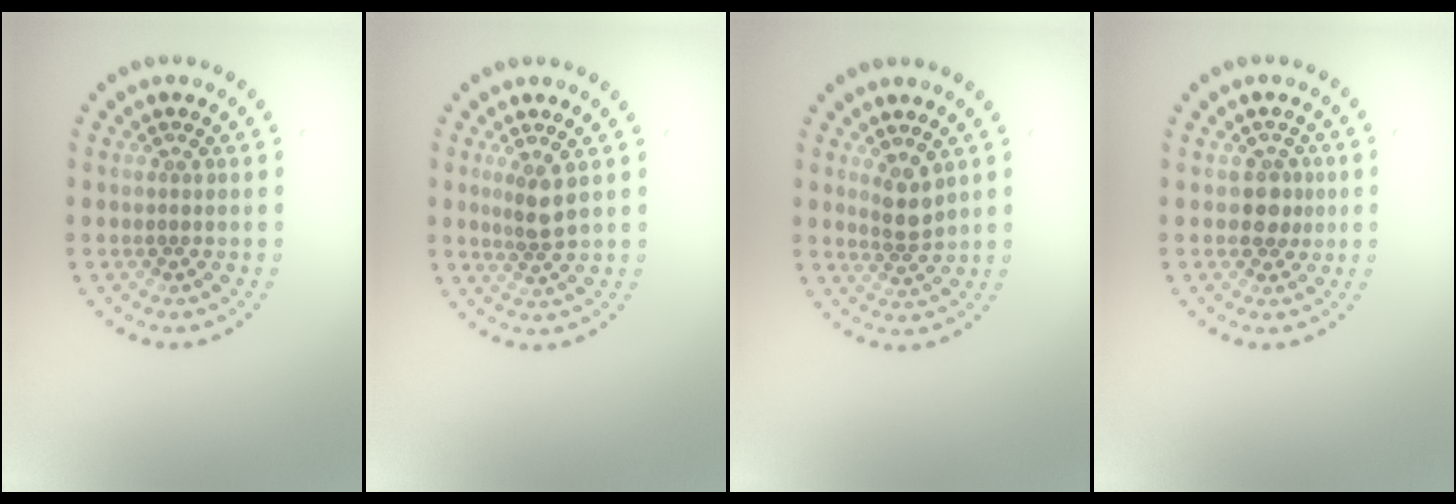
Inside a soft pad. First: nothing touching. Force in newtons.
{"total": 2.0, "press": 1.6, "slide": 1.1}
{"total": 2.4, "press": 1.9, "slide": 1.4}
{"total": 1.9, "press": 1.7, "slide": 0.9}